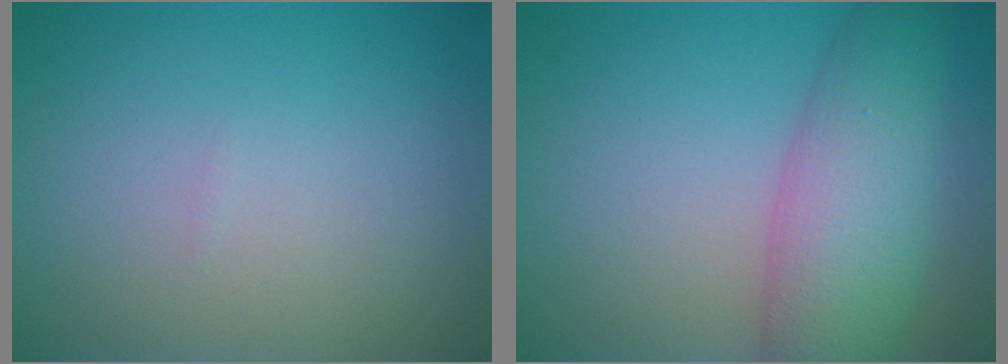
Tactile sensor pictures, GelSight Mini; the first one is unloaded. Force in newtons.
{"total": 7.4, "press": 7.3, "slide": 0.3}